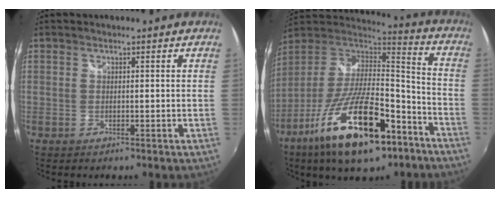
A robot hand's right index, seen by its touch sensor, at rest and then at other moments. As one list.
[{"total": 26.2, "force": [-14.4, 9.7, 19.5], "torque": [-0.357, -0.027, -0.235]}]